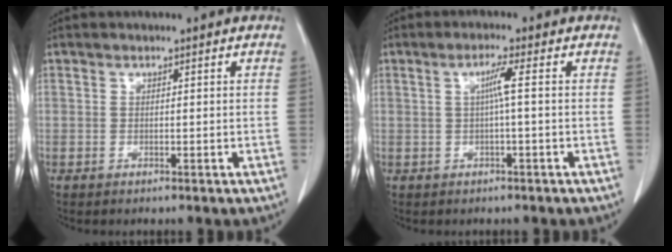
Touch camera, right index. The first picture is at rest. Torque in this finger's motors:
{"motor_torque": [0.43, 0.06, 0.06, 0.05]}